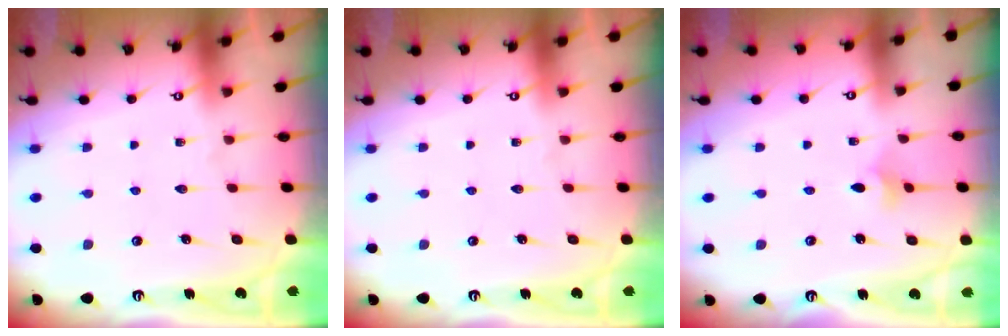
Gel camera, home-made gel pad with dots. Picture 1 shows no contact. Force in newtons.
{"total": 0.0}
{"total": 2.9, "press": 2.9, "slide": 0.5}